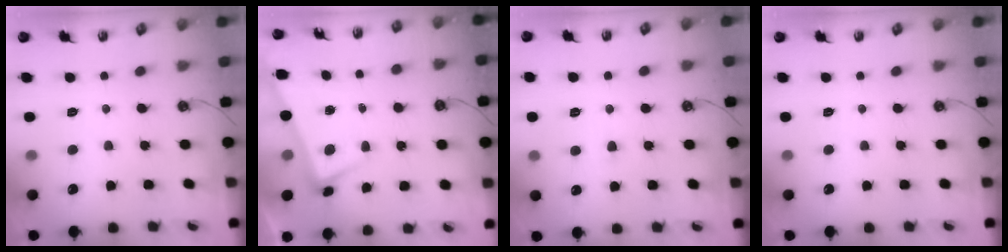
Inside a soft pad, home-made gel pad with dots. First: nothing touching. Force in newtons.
{"total": 3.3, "press": 3.1, "slide": 1.1}
{"total": 0.8, "press": 0.7, "slide": 0.4}
{"total": 0.0}